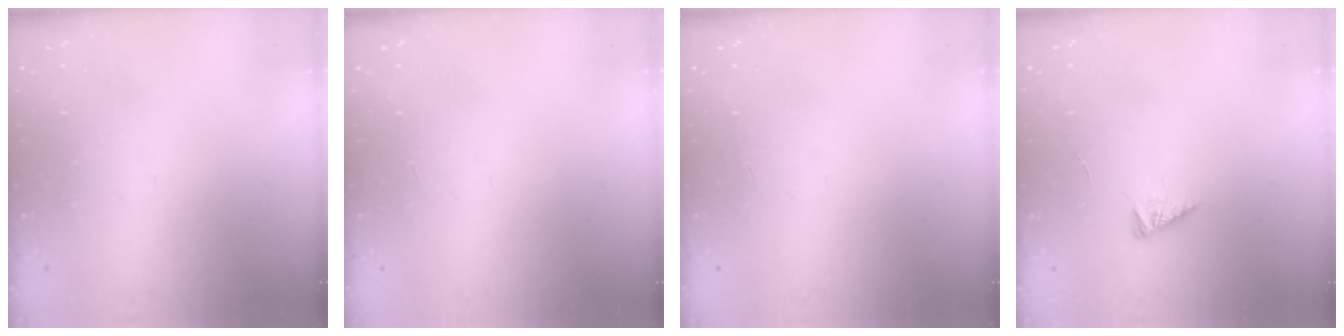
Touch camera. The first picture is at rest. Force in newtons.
{"total": 0.0}
{"total": 0.0}
{"total": 2.3, "press": 2.3, "slide": 0.4}